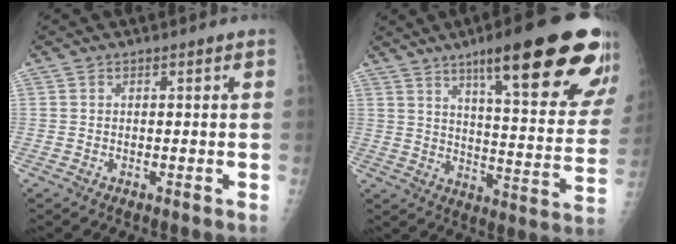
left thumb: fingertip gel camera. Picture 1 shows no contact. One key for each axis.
{"total": 26.2, "fx": 15.4, "fy": 5.0, "fz": 20.6, "tx": -0.257, "ty": -0.054, "tz": 0.219}